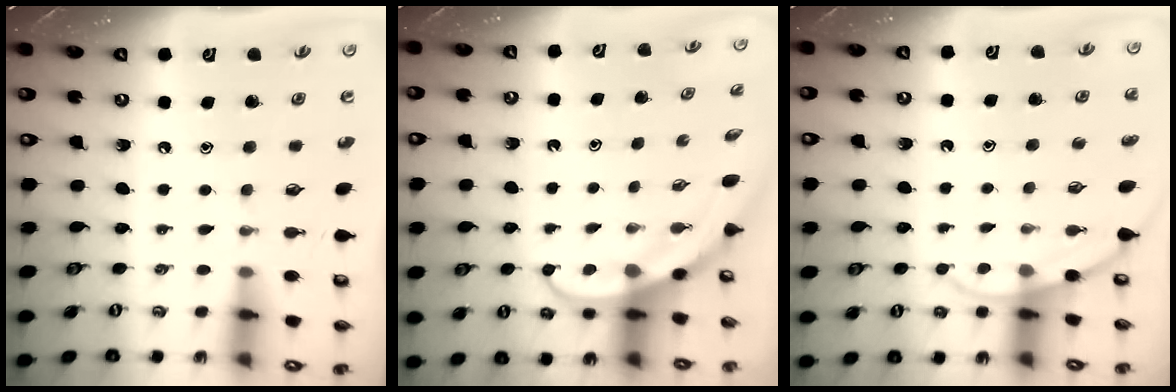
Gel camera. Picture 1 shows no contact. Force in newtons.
{"total": 3.8, "press": 3.8, "slide": 0.3}
{"total": 3.8, "press": 3.8, "slide": 0.3}